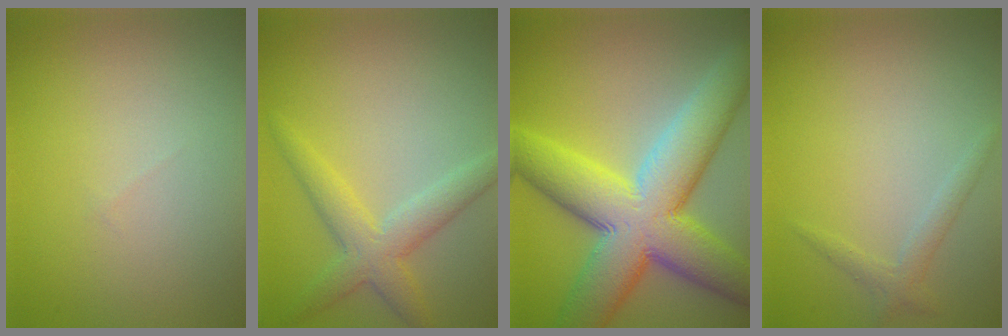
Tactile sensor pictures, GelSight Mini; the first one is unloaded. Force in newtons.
{"total": 3.8, "press": 3.8, "slide": 0.2}
{"total": 12.5, "press": 12.5, "slide": 0.7}
{"total": 1.4, "press": 1.4, "slide": 0.1}